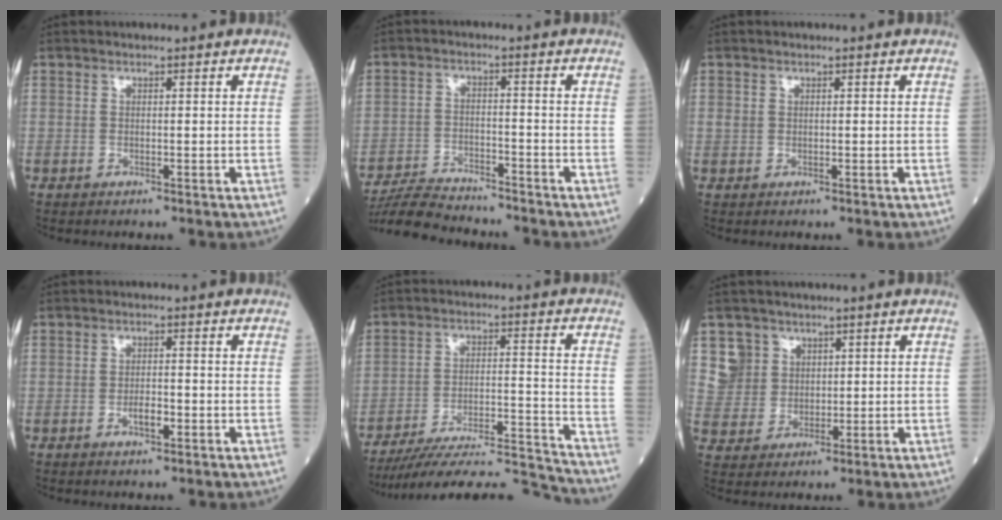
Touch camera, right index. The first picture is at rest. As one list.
[{"total": 8.2, "force": [-8.0, 0.8, 1.7], "torque": [-0.035, -0.013, -0.141]}, {"total": 1.0, "force": [0.3, 0.9, 0.4], "torque": [-0.005, 0.008, 0.006]}, {"total": 2.5, "force": [-1.0, 0.8, 2.1], "torque": [-0.034, 0.003, -0.016]}, {"total": 16.8, "force": [-16.2, -0.4, 4.3], "torque": [-0.068, 0.011, -0.254]}, {"total": 5.5, "force": [2.5, 4.9, -0.2], "torque": [0.002, 0.009, 0.060]}]